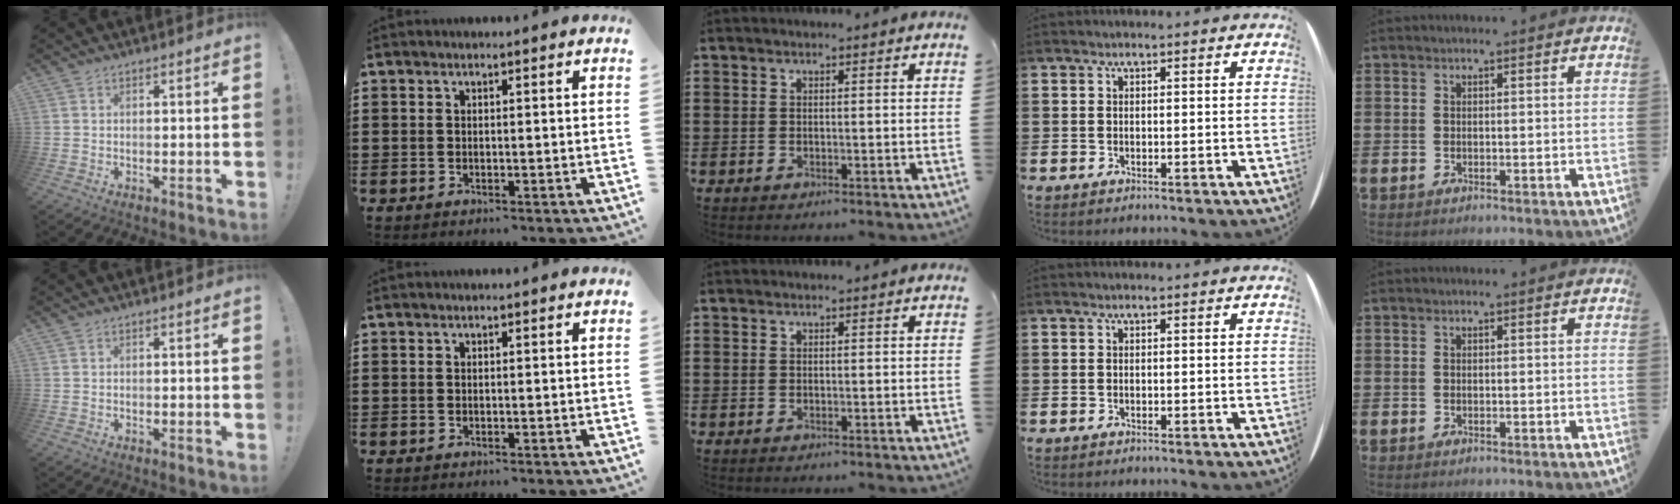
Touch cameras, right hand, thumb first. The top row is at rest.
{}